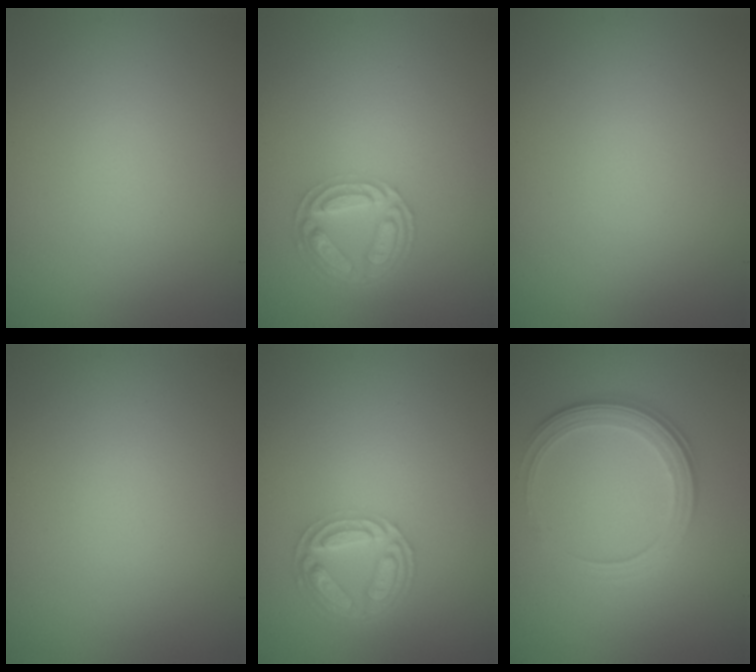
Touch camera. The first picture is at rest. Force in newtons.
{"total": 4.5, "press": 3.5, "slide": 2.8}
{"total": 0.0}
{"total": 0.0}
{"total": 4.5, "press": 3.5, "slide": 2.8}
{"total": 3.9, "press": 2.8, "slide": 2.8}